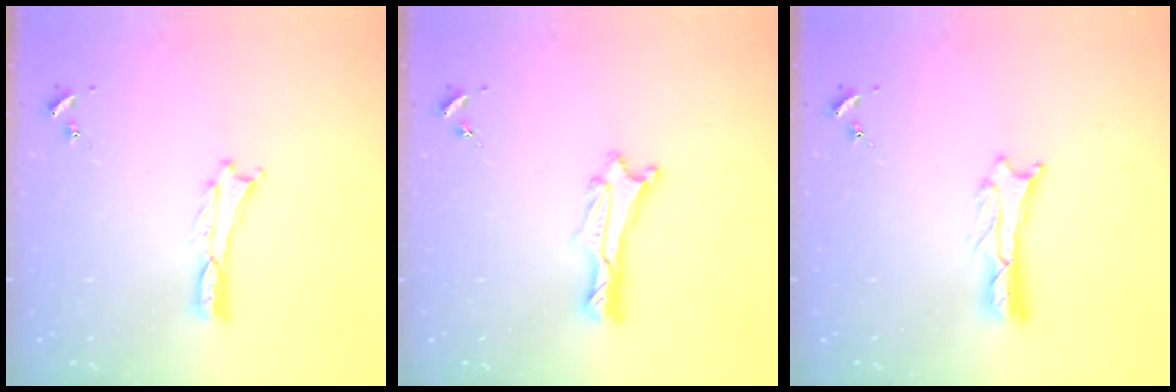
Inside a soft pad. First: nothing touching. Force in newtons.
{"total": 0.9, "press": 0.8, "slide": 0.1}
{"total": 1.1, "press": 1.1, "slide": 0.2}